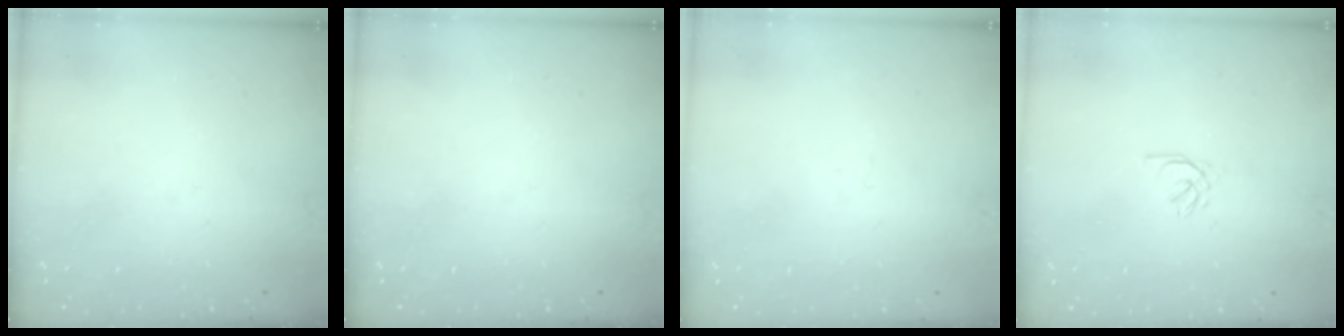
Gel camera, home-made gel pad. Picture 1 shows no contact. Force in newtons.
{"total": 0.0}
{"total": 1.6, "press": 1.5, "slide": 0.4}
{"total": 0.9, "press": 0.8, "slide": 0.4}